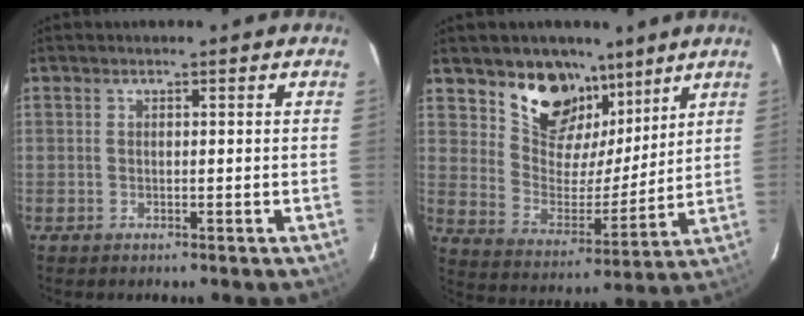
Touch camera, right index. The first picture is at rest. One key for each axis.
{"total": 14.3, "fx": 9.7, "fy": 9.0, "fz": 5.7, "tx": -0.112, "ty": -0.002, "tz": 0.178}